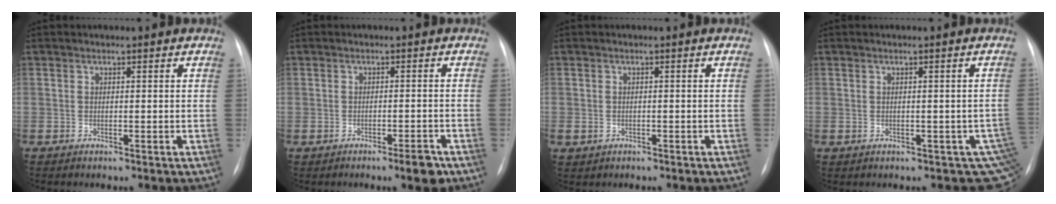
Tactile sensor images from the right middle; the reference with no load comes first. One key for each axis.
{"total": 3.0, "fx": -2.0, "fy": 0.3, "fz": 2.2, "tx": -0.024, "ty": 0.000, "tz": -0.027}
{"total": 1.5, "fx": -0.5, "fy": 1.3, "fz": 0.6, "tx": -0.010, "ty": 0.006, "tz": 0.000}
{"total": 4.2, "fx": -0.9, "fy": 2.6, "fz": 3.2, "tx": -0.022, "ty": 0.005, "tz": -0.002}